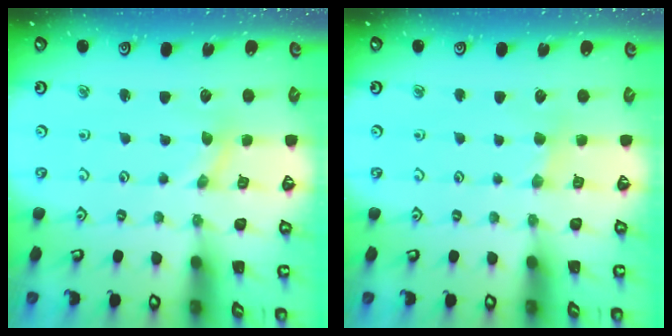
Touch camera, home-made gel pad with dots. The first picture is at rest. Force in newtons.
{"total": 2.3, "press": 2.3, "slide": 0.4}